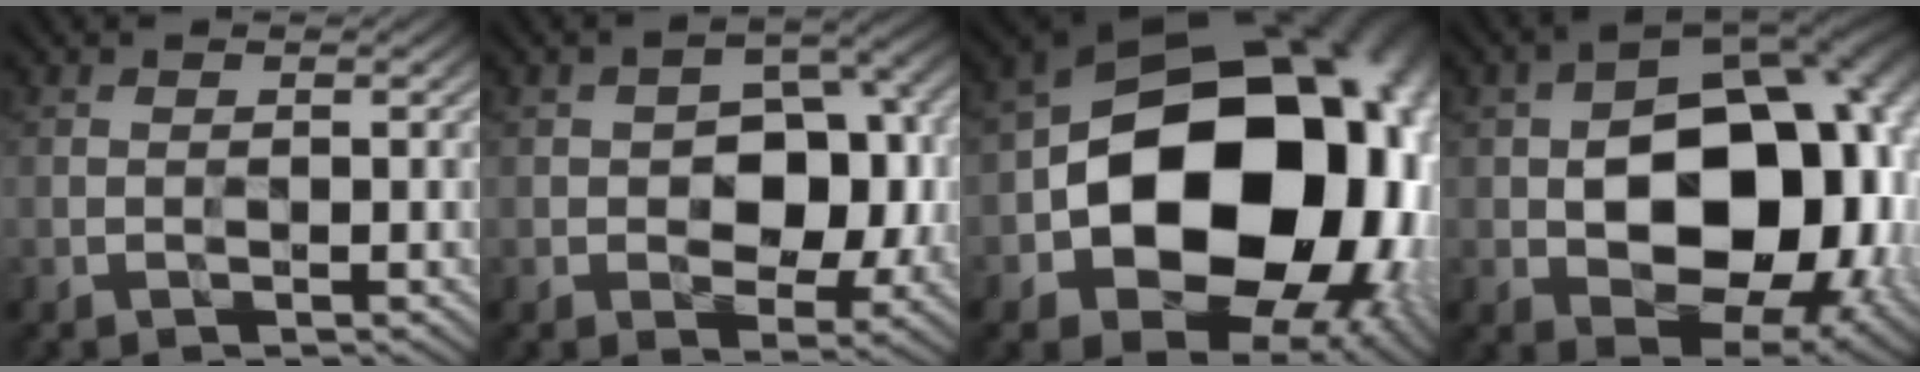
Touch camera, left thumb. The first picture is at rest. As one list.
[{"total": 9.0, "force": [-0.5, 6.4, 6.3], "torque": [-0.078, 0.005, -0.007]}, {"total": 19.7, "force": [-1.3, 15.2, 12.5], "torque": [-0.199, -0.039, 0.005]}, {"total": 18.3, "force": [-1.0, 12.5, 13.4], "torque": [-0.177, -0.019, 0.007]}]